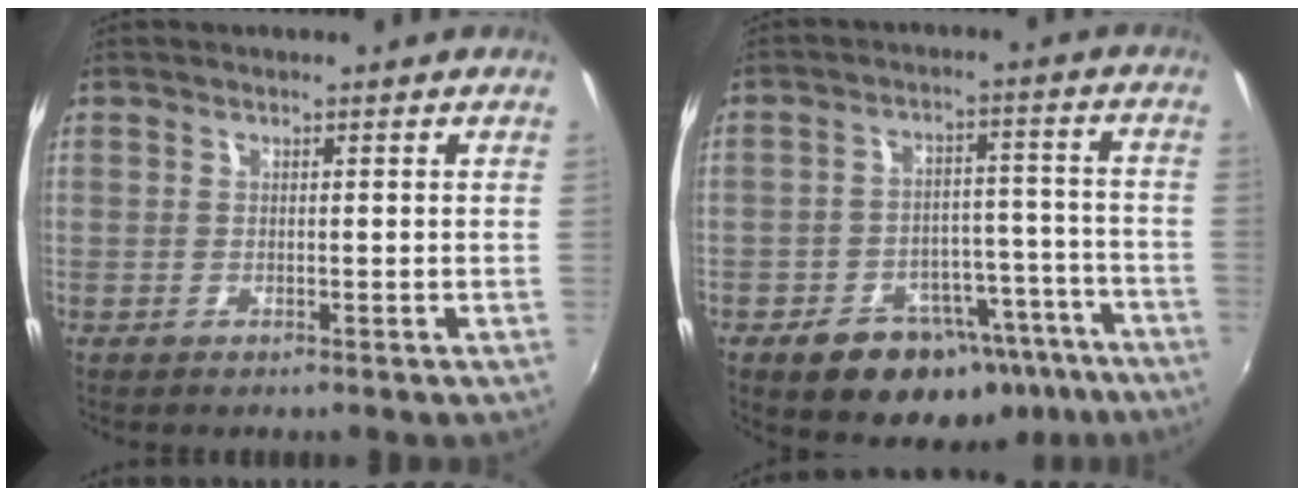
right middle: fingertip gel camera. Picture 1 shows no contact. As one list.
[{"total": 17.7, "force": [-11.6, 10.5, 8.2], "torque": [-0.144, 0.035, -0.134]}]